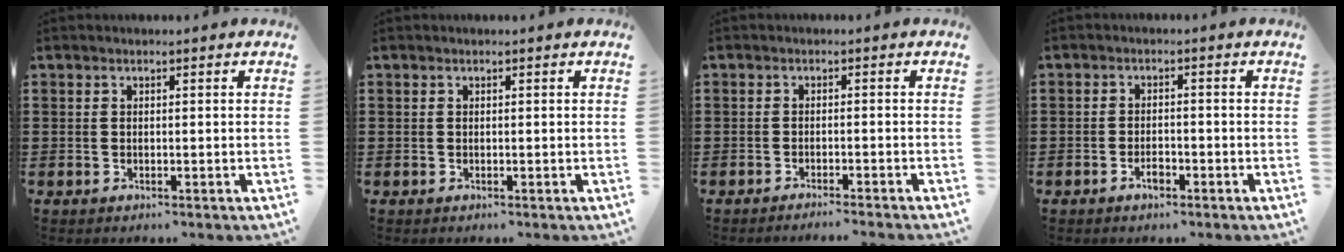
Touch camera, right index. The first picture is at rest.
{"total": 0.0}
{"total": 1.6, "force": [-1.5, -0.5, 0.3], "torque": [-0.005, 0.000, -0.029]}
{"total": 2.3, "force": [-1.4, 1.0, 1.6], "torque": [-0.030, 0.002, -0.026]}